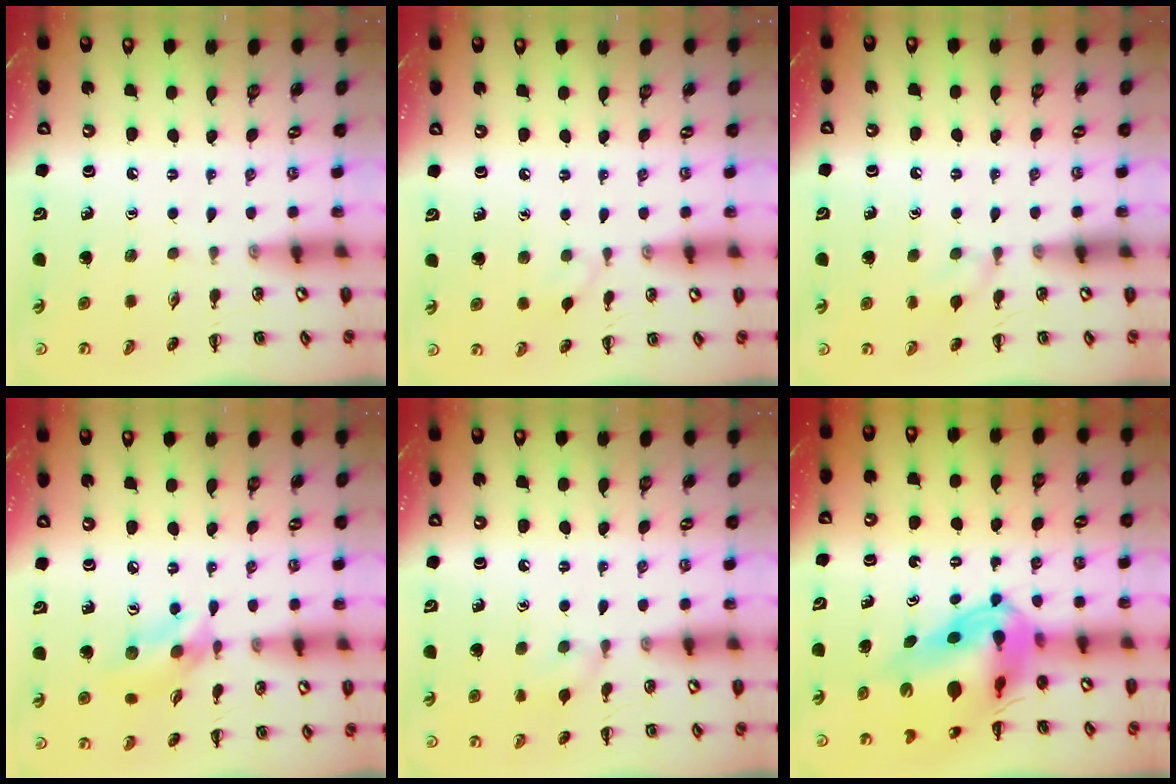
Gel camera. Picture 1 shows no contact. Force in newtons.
{"total": 2.9, "press": 2.6, "slide": 1.1}
{"total": 5.4, "press": 5.1, "slide": 2.0}
{"total": 8.1, "press": 8.0, "slide": 1.2}
{"total": 7.2, "press": 6.9, "slide": 2.2}
{"total": 13.0, "press": 12.3, "slide": 4.1}